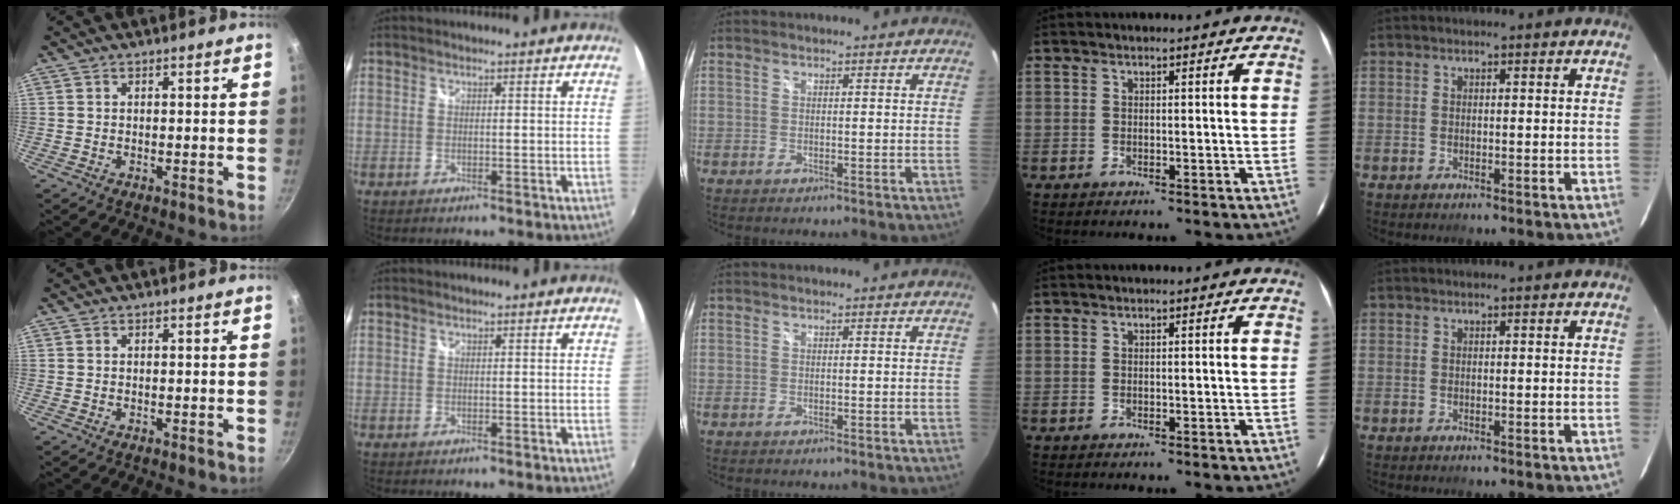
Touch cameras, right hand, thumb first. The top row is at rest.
{}